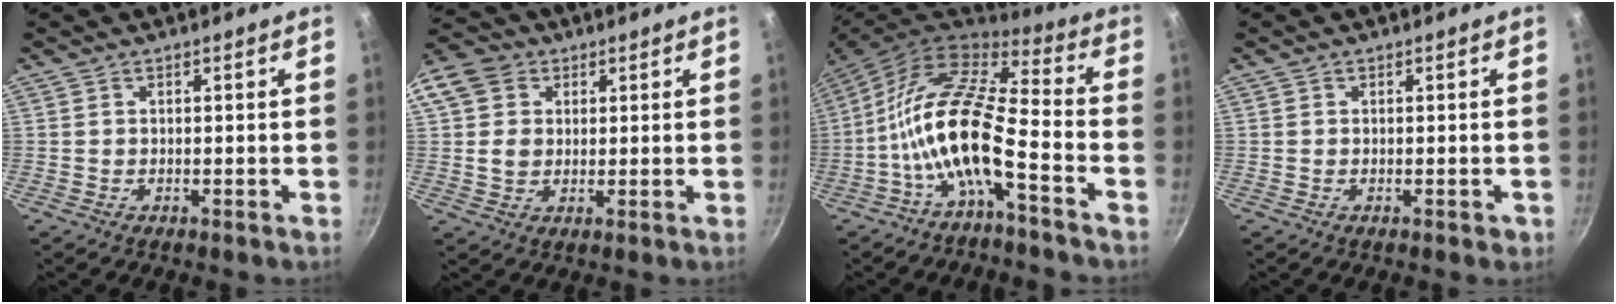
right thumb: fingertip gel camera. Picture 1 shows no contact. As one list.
[{"total": 11.6, "force": [3.4, 9.6, 5.6], "torque": [-0.102, 0.013, 0.053]}, {"total": 15.3, "force": [-5.5, 5.0, 13.4], "torque": [-0.251, 0.060, -0.122]}, {"total": 1.1, "force": [-0.3, 0.8, 0.8], "torque": [-0.005, 0.002, -0.004]}]